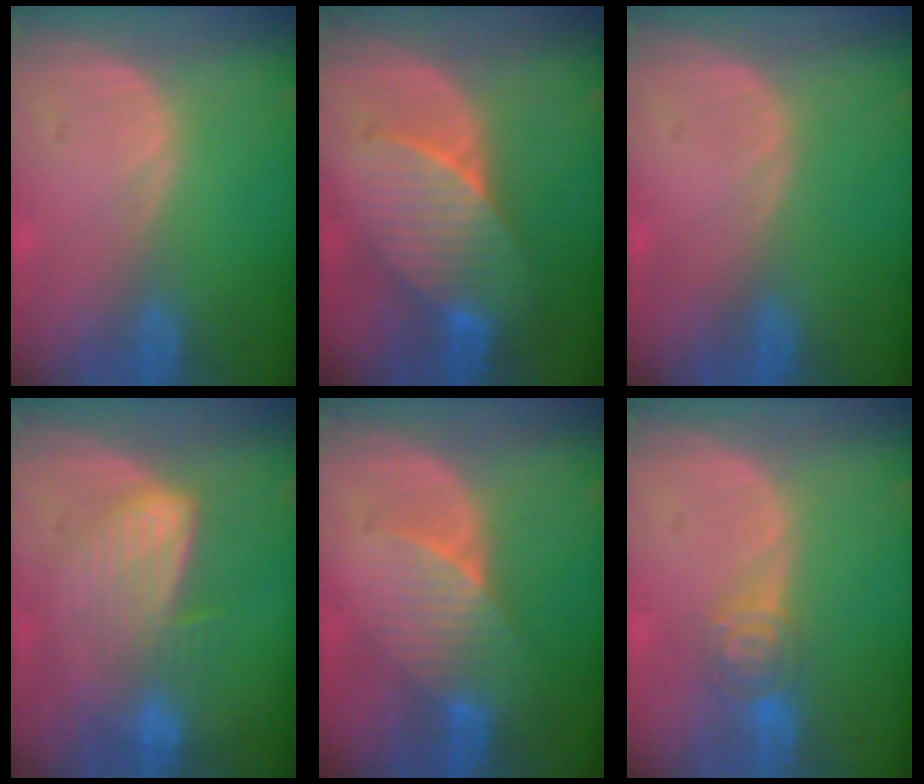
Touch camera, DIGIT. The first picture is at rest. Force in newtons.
{"total": 7.2, "press": 7.1, "slide": 1.5}
{"total": 0.0}
{"total": 6.5, "press": 6.5, "slide": 1.0}
{"total": 5.2, "press": 5.1, "slide": 1.3}
{"total": 4.7, "press": 4.2, "slide": 2.1}